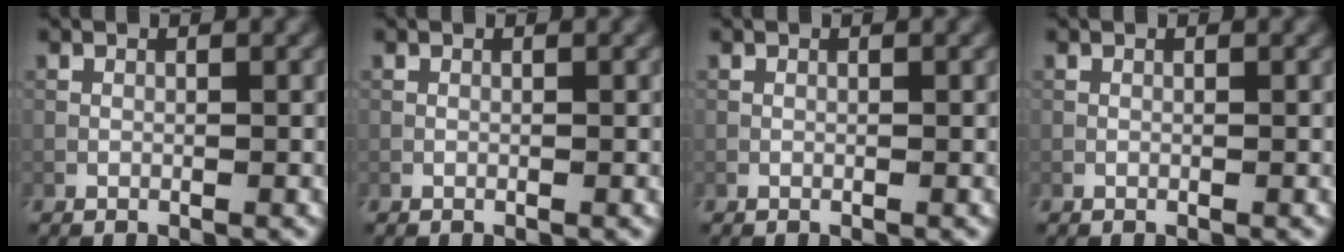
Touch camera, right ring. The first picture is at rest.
{"total": 0.0}
{"total": 0.0}
{"total": 0.0}